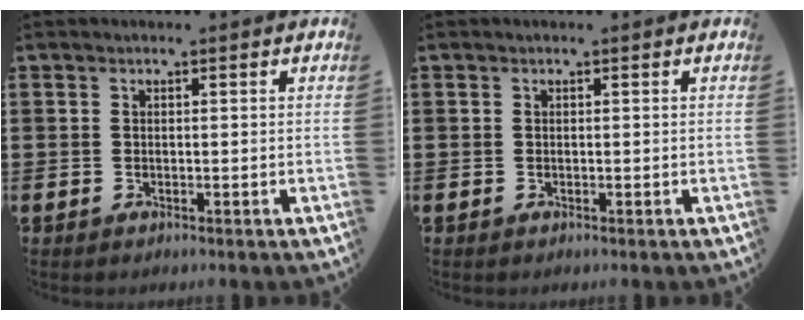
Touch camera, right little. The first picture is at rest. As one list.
[{"total": 0.0}]